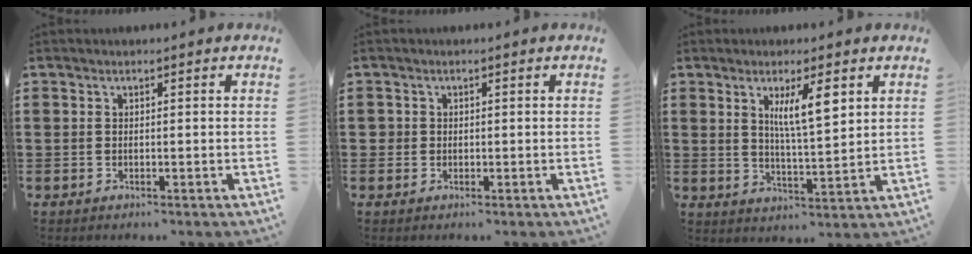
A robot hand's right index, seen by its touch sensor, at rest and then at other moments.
{"total": 1.0, "force": [0.1, 1.0, 0.1], "torque": [-0.005, 0.006, 0.001]}
{"total": 6.5, "force": [2.8, 1.5, 5.7], "torque": [-0.103, 0.001, 0.042]}